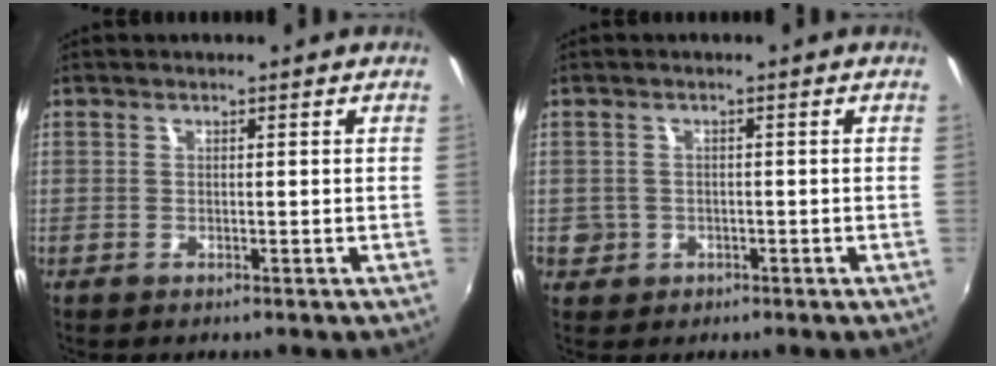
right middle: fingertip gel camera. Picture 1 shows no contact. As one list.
[{"total": 3.5, "force": [-1.0, 3.2, 0.8], "torque": [-0.022, -0.002, -0.013]}]